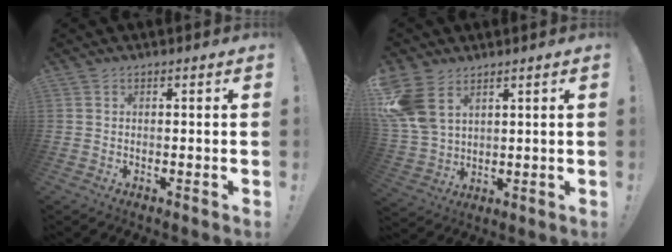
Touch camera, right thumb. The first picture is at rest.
{"total": 11.1, "force": [5.5, 7.3, 6.2], "torque": [-0.121, -0.017, 0.116]}